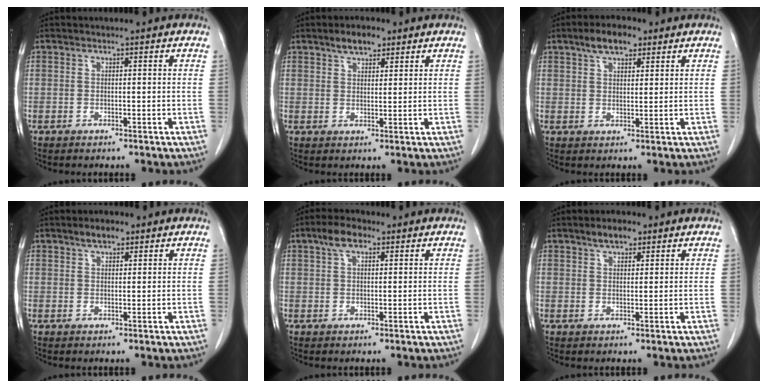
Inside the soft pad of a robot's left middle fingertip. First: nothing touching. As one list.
[{"total": 3.9, "force": [2.8, 1.6, 2.2], "torque": [-0.041, 0.007, 0.047]}, {"total": 5.4, "force": [3.5, 2.2, 3.5], "torque": [-0.064, 0.013, 0.062]}, {"total": 2.7, "force": [1.9, 1.1, 1.6], "torque": [-0.030, 0.005, 0.033]}, {"total": 4.2, "force": [2.4, 1.8, 2.9], "torque": [-0.060, 0.015, 0.045]}, {"total": 3.1, "force": [2.3, 1.3, 1.7], "torque": [-0.033, 0.005, 0.039]}]